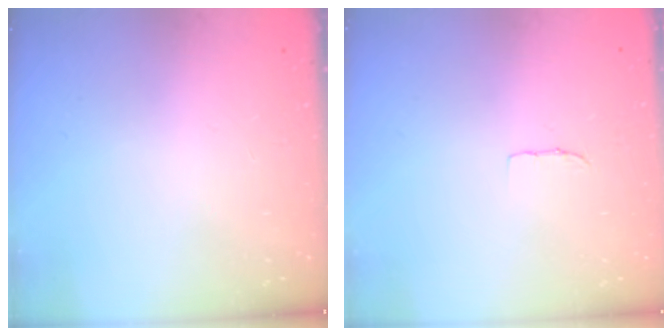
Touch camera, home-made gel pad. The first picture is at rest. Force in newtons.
{"total": 3.4, "press": 3.4, "slide": 0.2}